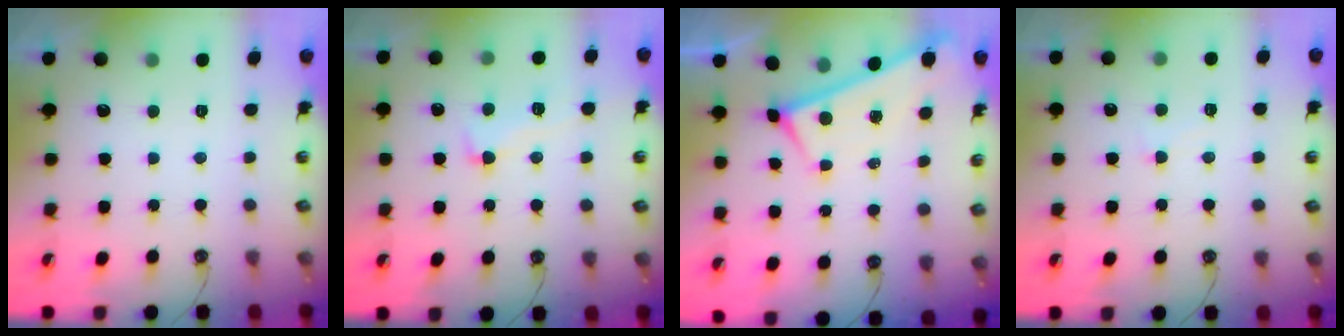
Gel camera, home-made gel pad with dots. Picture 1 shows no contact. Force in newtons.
{"total": 1.6, "press": 1.2, "slide": 1.0}
{"total": 0.0}
{"total": 1.5, "press": 1.4, "slide": 0.5}